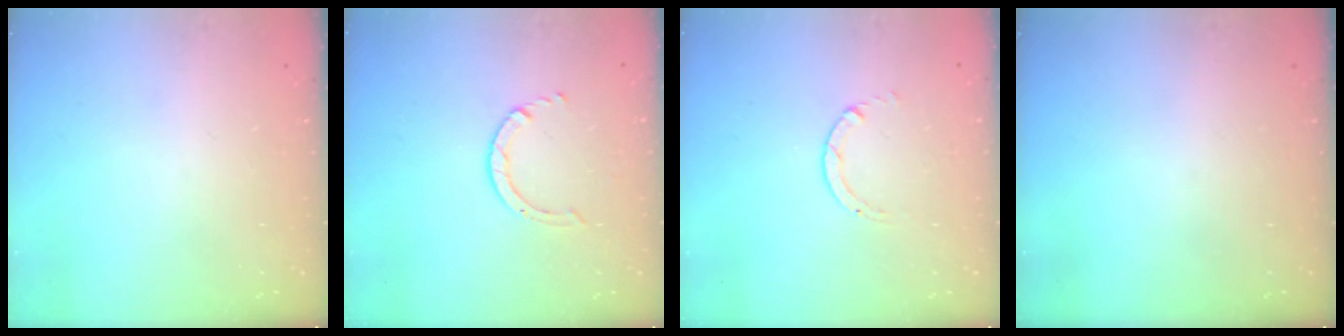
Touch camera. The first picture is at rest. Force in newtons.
{"total": 2.5, "press": 2.4, "slide": 0.3}
{"total": 0.6, "press": 0.5, "slide": 0.1}
{"total": 0.0}